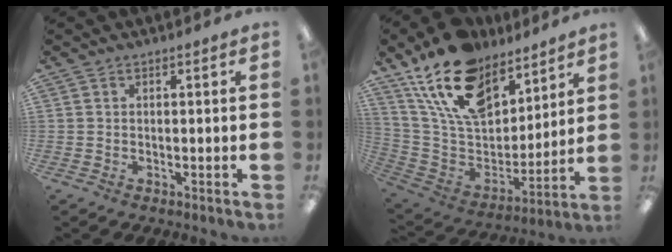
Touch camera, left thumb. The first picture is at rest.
{"total": 20.7, "force": [13.8, 11.2, 10.6], "torque": [-0.202, -0.070, 0.253]}